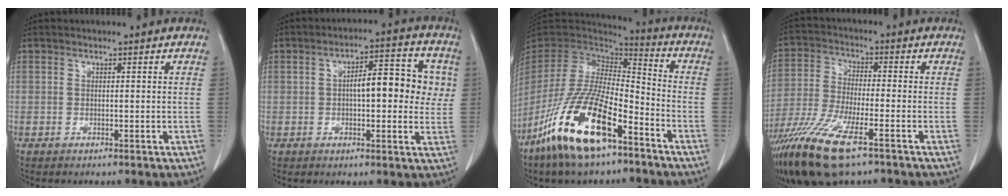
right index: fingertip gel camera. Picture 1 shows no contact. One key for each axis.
{"total": 10.0, "fx": 1.0, "fy": 3.5, "fz": 9.3, "tx": -0.126, "ty": 0.029, "tz": 0.012}
{"total": 19.0, "fx": -10.9, "fy": 5.4, "fz": 14.5, "tx": -0.311, "ty": -0.033, "tz": -0.206}
{"total": 13.8, "fx": -8.7, "fy": 2.7, "fz": 10.4, "tx": -0.219, "ty": -0.034, "tz": -0.164}